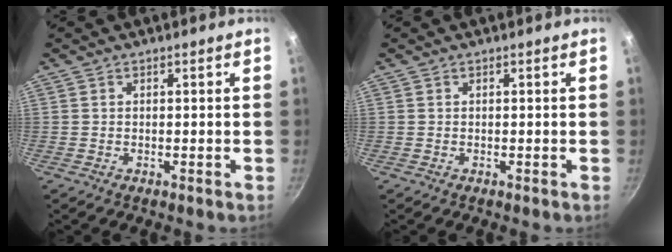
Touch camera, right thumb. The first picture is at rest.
{"total": 0.0}